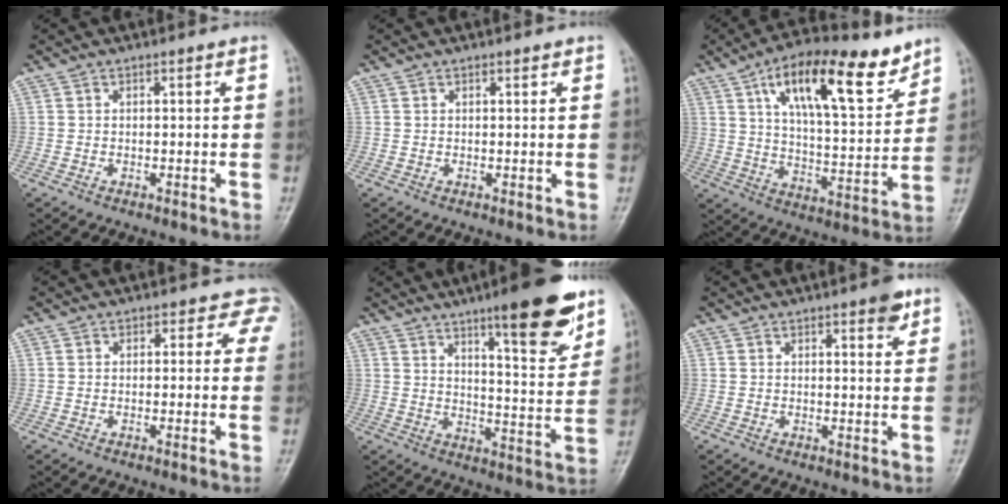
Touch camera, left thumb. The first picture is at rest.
{"total": 0.8, "force": [0.6, 0.3, 0.4], "torque": [-0.003, -0.002, 0.007]}
{"total": 19.6, "force": [11.1, 7.2, 14.5], "torque": [-0.196, -0.044, 0.183]}
{"total": 3.9, "force": [2.5, 2.9, 0.5], "torque": [0.035, -0.007, 0.000]}
{"total": 15.6, "force": [9.8, 3.3, 11.6], "torque": [-0.138, -0.061, 0.147]}
{"total": 3.8, "force": [2.3, 1.3, 2.7], "torque": [-0.025, -0.011, 0.026]}